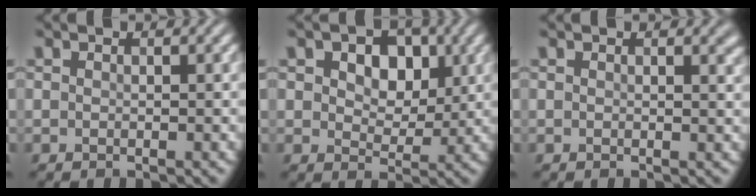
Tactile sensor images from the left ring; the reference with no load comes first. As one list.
[{"total": 5.5, "force": [1.9, 3.7, 3.7], "torque": [-0.057, 0.004, 0.009]}, {"total": 1.3, "force": [0.8, 0.4, 0.9], "torque": [-0.003, 0.002, 0.011]}]